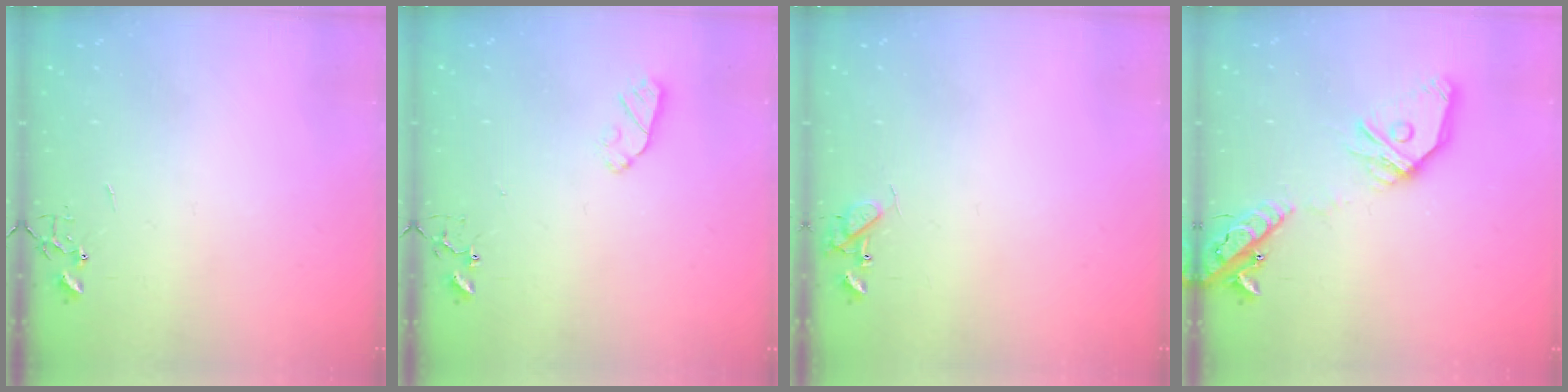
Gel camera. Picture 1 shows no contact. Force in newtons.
{"total": 5.5, "press": 5.5, "slide": 0.5}
{"total": 8.6, "press": 8.6, "slide": 0.7}
{"total": 18.2, "press": 18.0, "slide": 3.2}